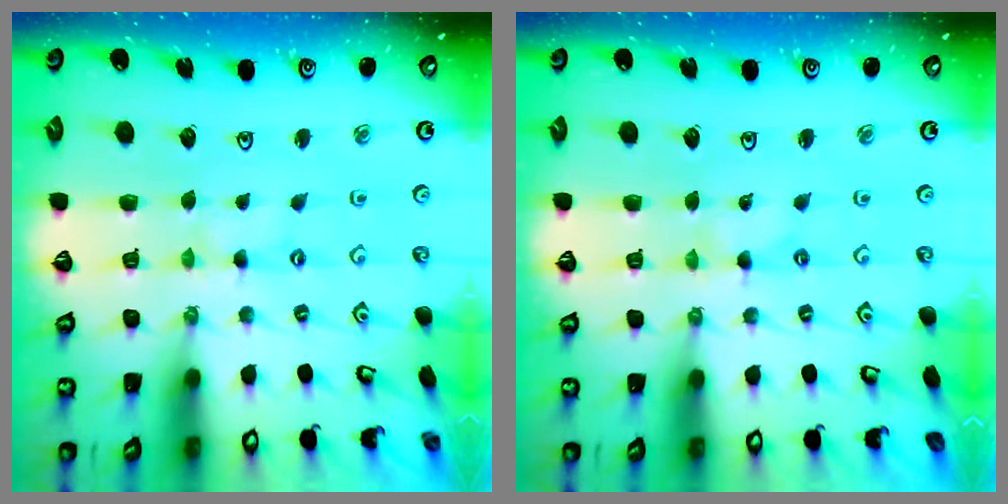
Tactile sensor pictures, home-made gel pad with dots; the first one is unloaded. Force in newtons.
{"total": 0.0}